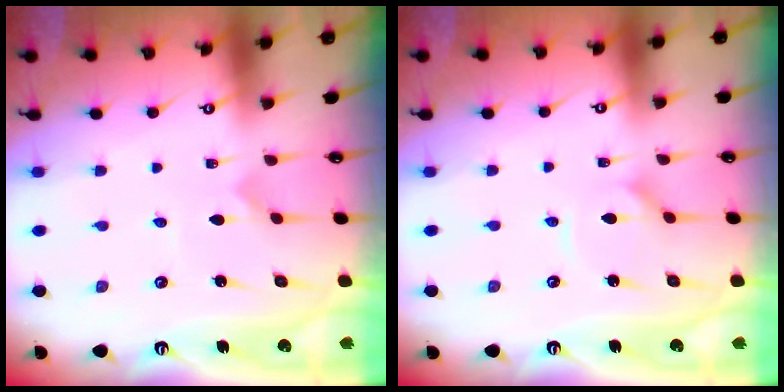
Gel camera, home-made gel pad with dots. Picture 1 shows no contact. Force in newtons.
{"total": 2.1, "press": 2.1, "slide": 0.3}